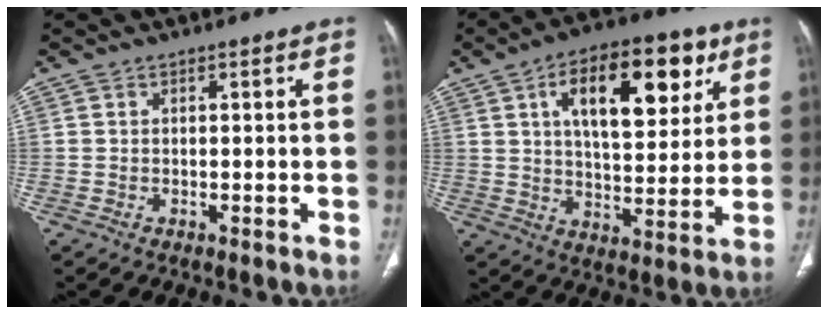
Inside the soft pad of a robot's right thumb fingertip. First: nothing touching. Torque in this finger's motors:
{"motor_torque": [-1.07, 1.77, 1.03, 0.72, 0.28]}